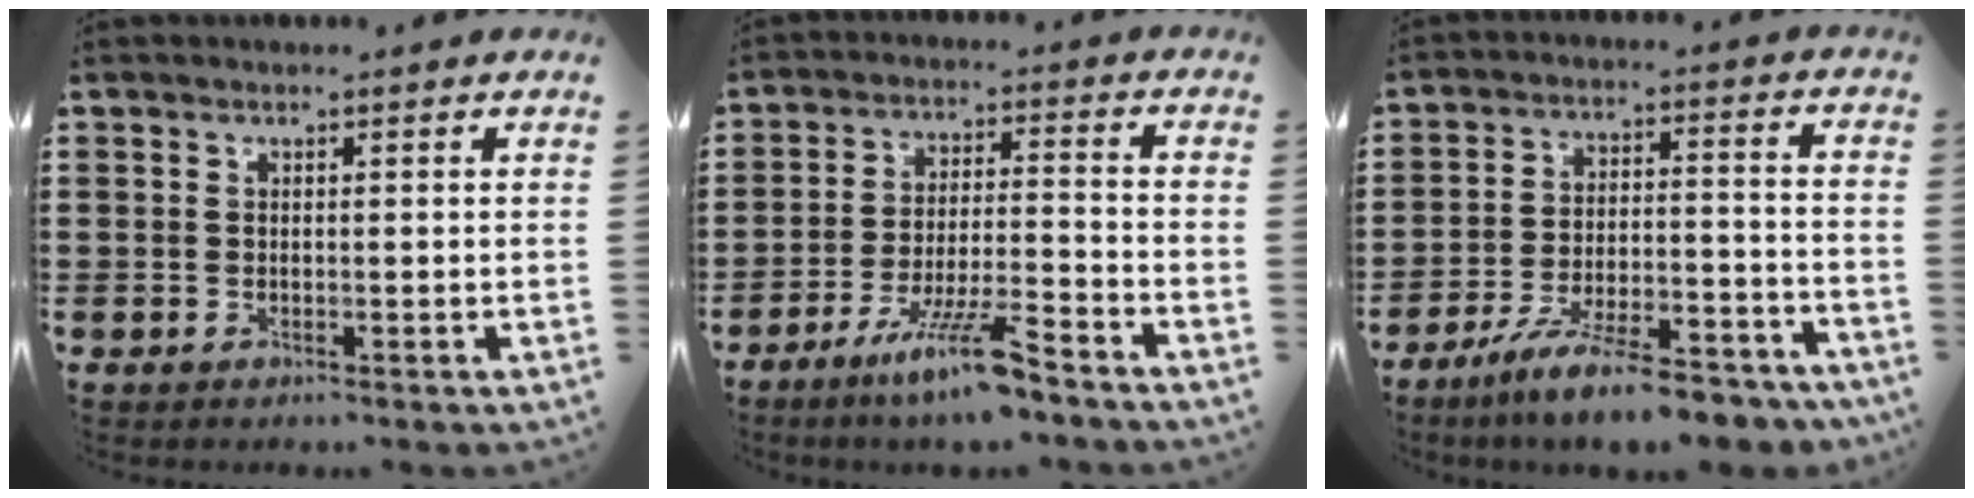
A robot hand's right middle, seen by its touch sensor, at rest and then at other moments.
{"total": 8.6, "force": [-6.4, 0.4, 5.7], "torque": [-0.114, -0.007, -0.121]}
{"total": 10.6, "force": [-9.1, 0.9, 5.4], "torque": [-0.085, 0.021, -0.172]}